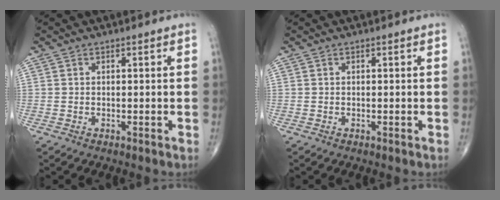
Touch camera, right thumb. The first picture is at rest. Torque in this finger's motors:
{"motor_torque": [-0.04, 0.04, 0.03, 0.03, -0.01]}